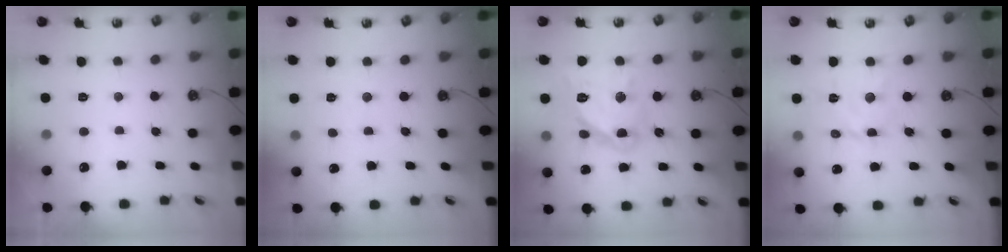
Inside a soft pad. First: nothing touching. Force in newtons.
{"total": 2.0, "press": 2.0, "slide": 0.4}
{"total": 16.7, "press": 16.6, "slide": 1.3}
{"total": 8.7, "press": 8.7, "slide": 0.6}